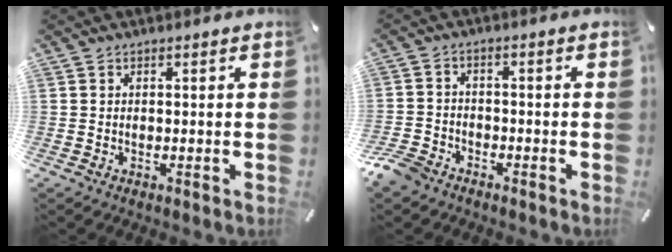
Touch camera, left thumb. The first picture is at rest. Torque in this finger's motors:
{"motor_torque": [-0.37, 0.87, 0.08, 0.59, 0.11]}